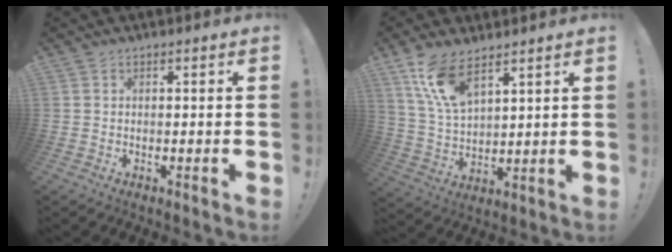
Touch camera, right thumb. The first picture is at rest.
{"total": 11.9, "force": [8.2, 4.6, 7.2], "torque": [-0.161, -0.035, 0.155]}